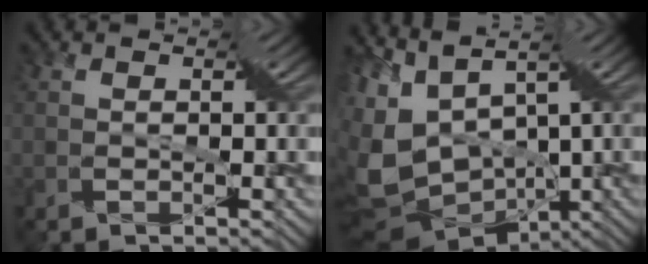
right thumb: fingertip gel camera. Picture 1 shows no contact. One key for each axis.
{"total": 13.3, "fx": 0.1, "fy": 9.4, "fz": 9.4, "tx": -0.269, "ty": -0.032, "tz": 0.045}